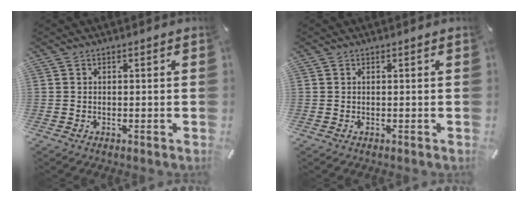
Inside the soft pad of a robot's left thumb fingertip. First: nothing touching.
{"total": 0.0}